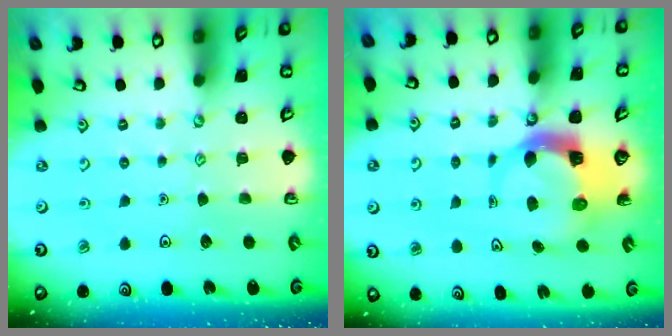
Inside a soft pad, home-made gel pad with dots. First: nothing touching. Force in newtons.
{"total": 5.8, "press": 5.7, "slide": 0.7}